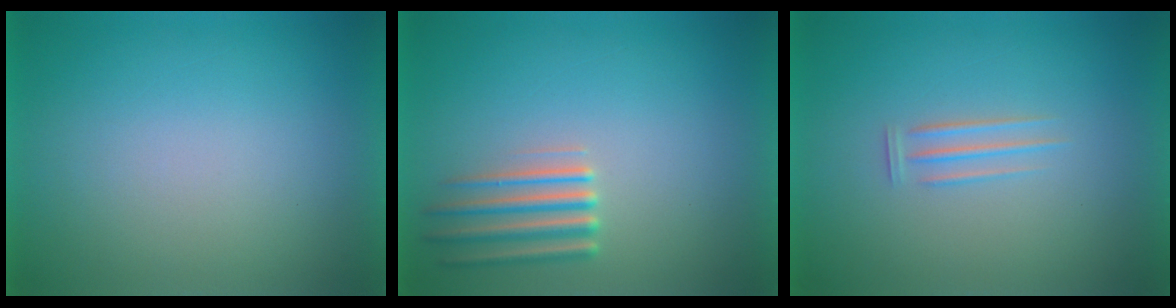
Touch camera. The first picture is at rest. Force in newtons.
{"total": 2.3}
{"total": 1.9}